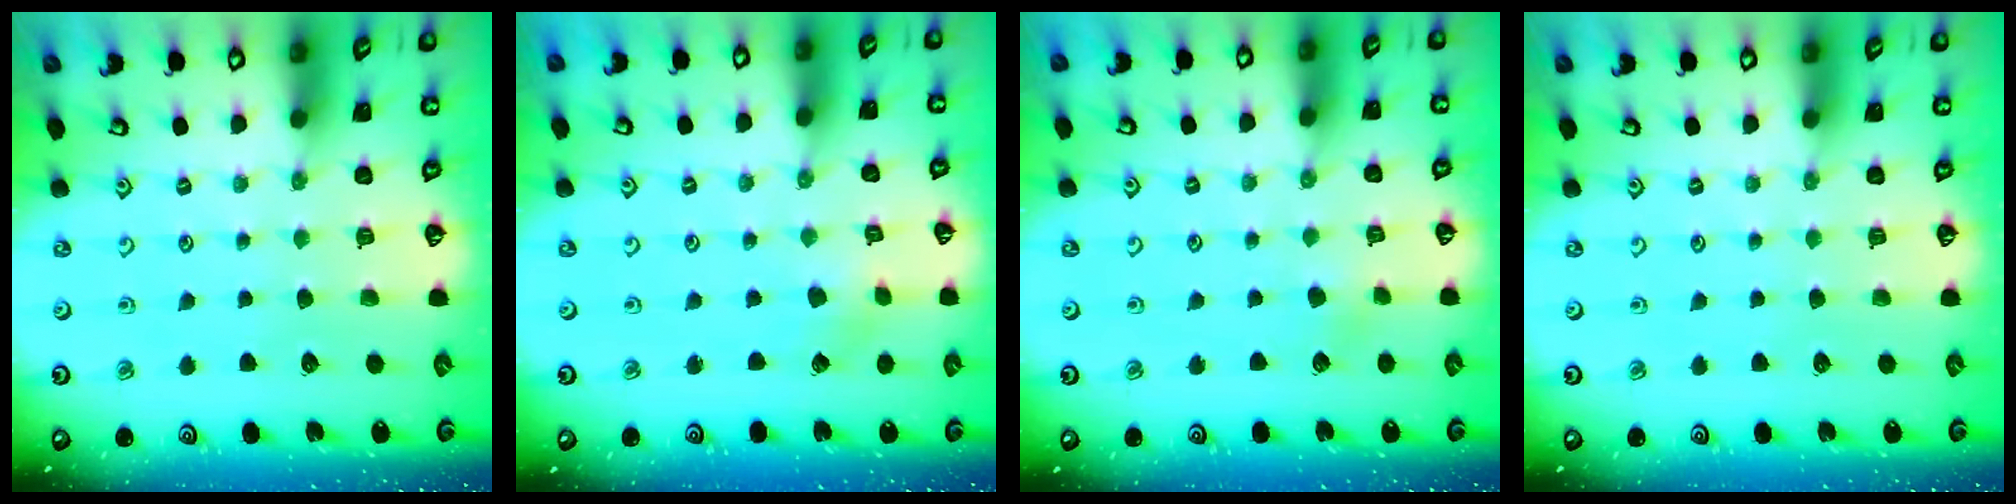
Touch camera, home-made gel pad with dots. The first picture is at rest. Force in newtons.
{"total": 2.1, "press": 2.1, "slide": 0.2}
{"total": 1.9, "press": 1.9, "slide": 0.2}
{"total": 0.0}